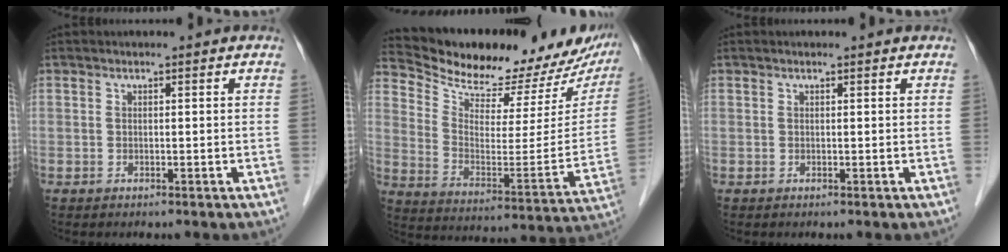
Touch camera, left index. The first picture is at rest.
{"total": 22.3, "force": [20.4, 6.1, 6.5], "torque": [-0.095, -0.049, 0.281]}
{"total": 0.5, "force": [0.5, 0.1, 0.2], "torque": [-0.007, 0.004, 0.005]}